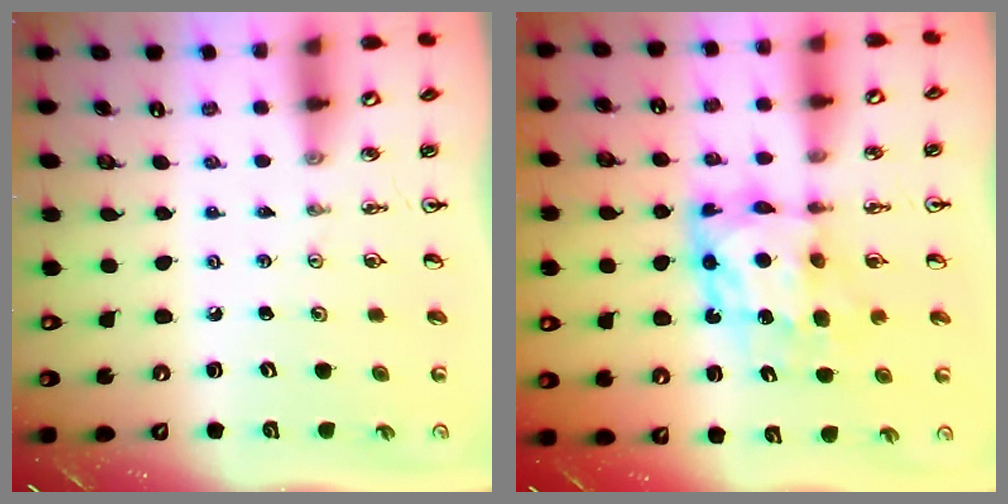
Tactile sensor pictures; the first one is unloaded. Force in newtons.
{"total": 8.9, "press": 8.8, "slide": 0.7}